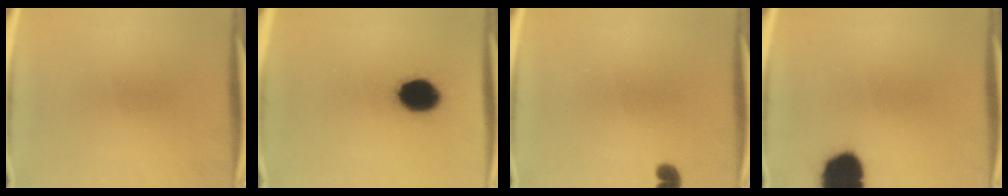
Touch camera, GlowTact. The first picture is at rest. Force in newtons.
{"total": 12.0}
{"total": 1.7}
{"total": 11.7}